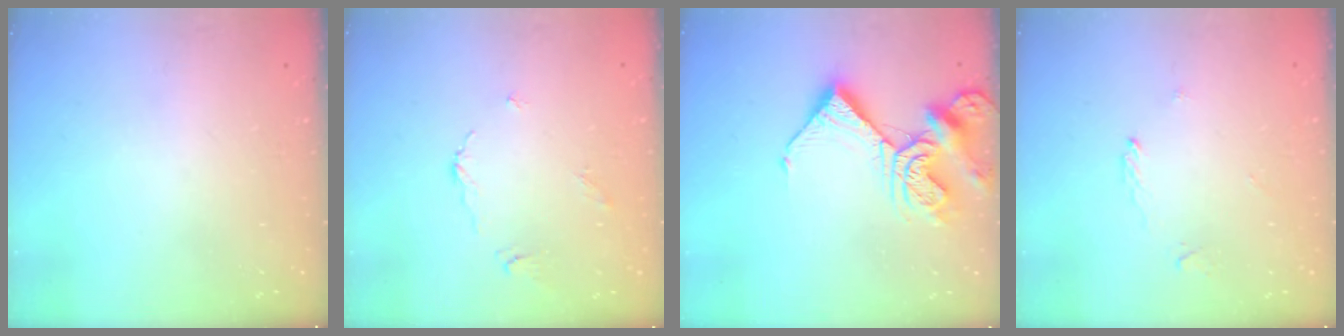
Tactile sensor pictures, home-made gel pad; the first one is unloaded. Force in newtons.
{"total": 2.2, "press": 2.2, "slide": 0.4}
{"total": 13.0, "press": 12.9, "slide": 1.7}
{"total": 2.0, "press": 2.0, "slide": 0.2}